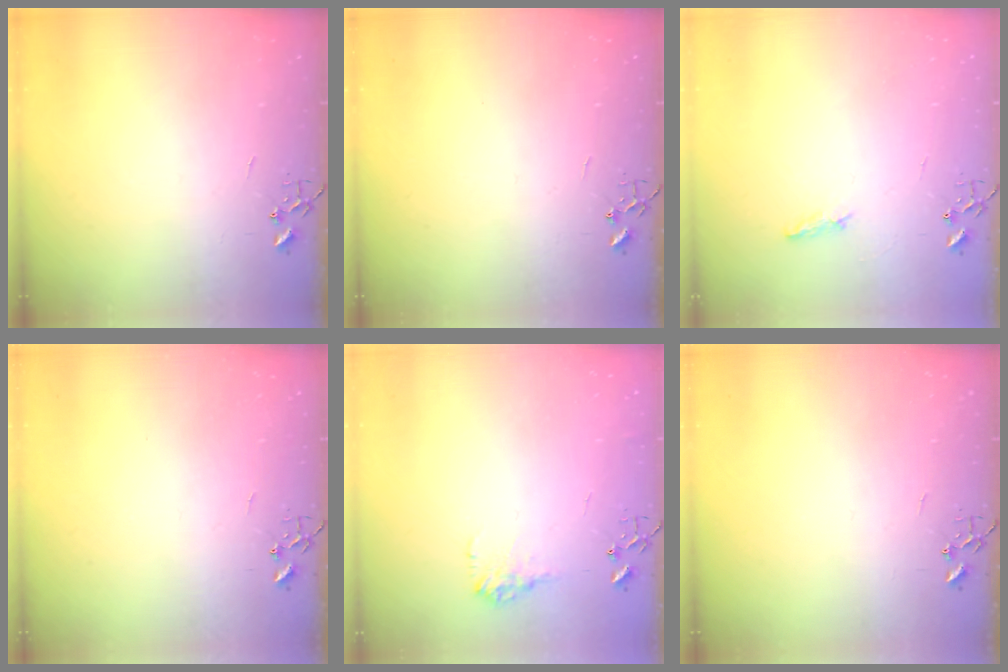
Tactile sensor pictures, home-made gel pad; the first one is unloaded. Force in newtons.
{"total": 0.0}
{"total": 5.9, "press": 5.8, "slide": 0.7}
{"total": 0.0}
{"total": 8.9, "press": 8.9, "slide": 0.3}
{"total": 0.0}